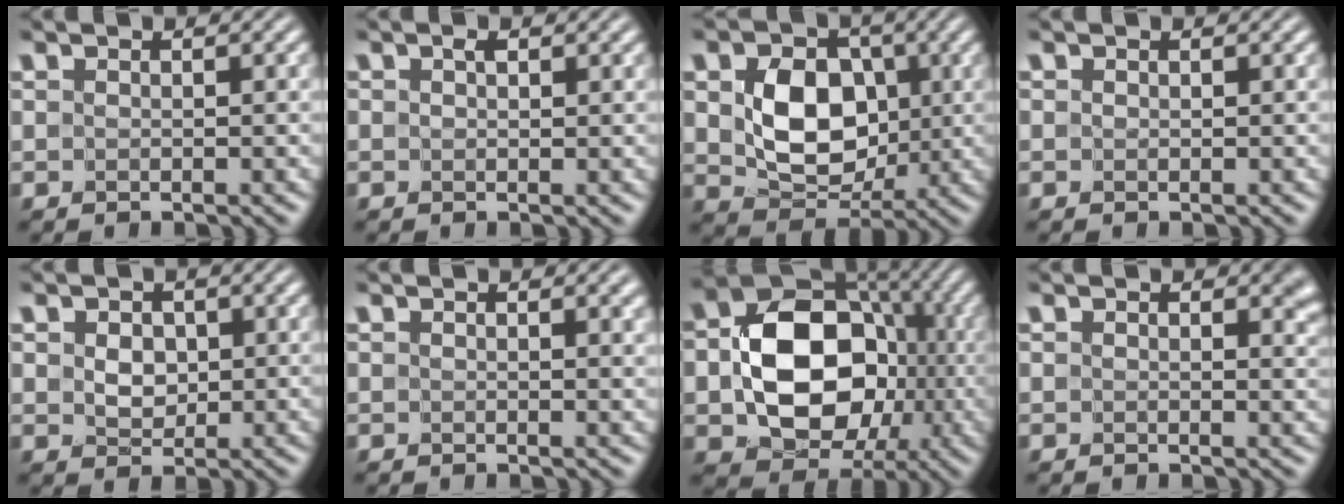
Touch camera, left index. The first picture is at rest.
{"total": 0.8, "force": [0.5, 0.4, 0.6], "torque": [-0.005, 0.000, 0.006]}
{"total": 6.0, "force": [0.3, 4.6, 3.9], "torque": [-0.075, -0.010, 0.012]}
{"total": 0.0}
{"total": 2.2, "force": [0.5, 1.7, 1.3], "torque": [-0.029, 0.002, 0.009]}
{"total": 2.0, "force": [1.1, 0.6, 1.5], "torque": [-0.015, 0.001, 0.011]}
{"total": 11.1, "force": [-1.1, 8.4, 7.2], "torque": [-0.111, -0.001, -0.020]}
{"total": 3.0, "force": [1.1, 1.7, 2.3], "torque": [-0.021, -0.002, 0.013]}